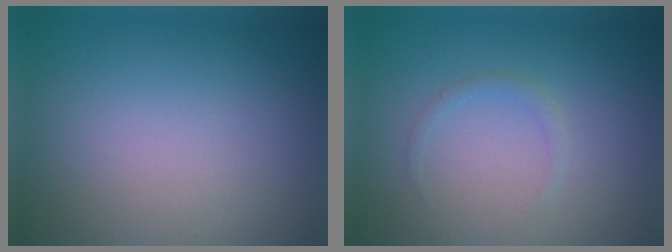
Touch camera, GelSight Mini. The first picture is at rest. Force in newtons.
{"total": 0.8, "press": 0.8, "slide": 0.0}